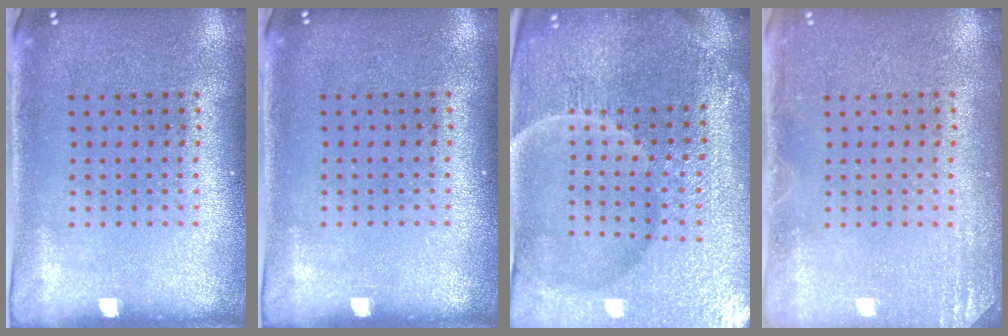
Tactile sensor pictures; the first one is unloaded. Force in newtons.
{"total": 0.0}
{"total": 6.1, "press": 5.5, "slide": 2.5}
{"total": 1.8, "press": 1.8, "slide": 0.2}